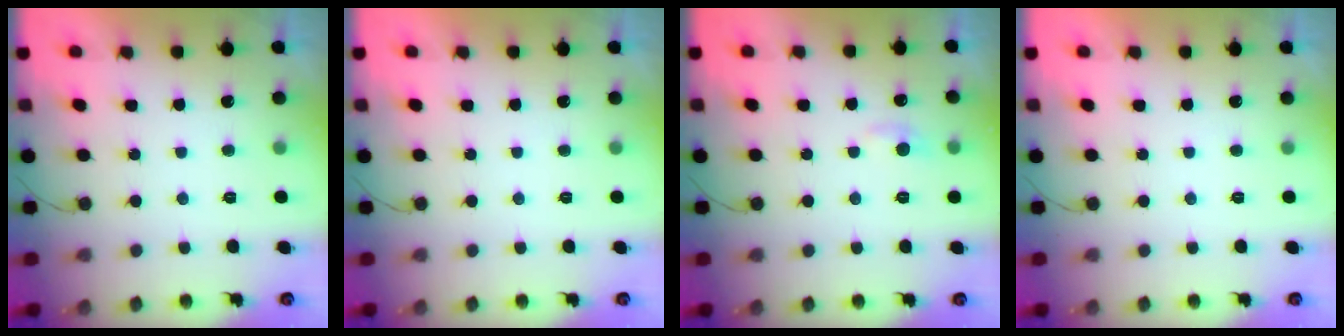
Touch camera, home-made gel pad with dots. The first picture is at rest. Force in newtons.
{"total": 0.0}
{"total": 4.8, "press": 4.7, "slide": 0.6}
{"total": 0.0}